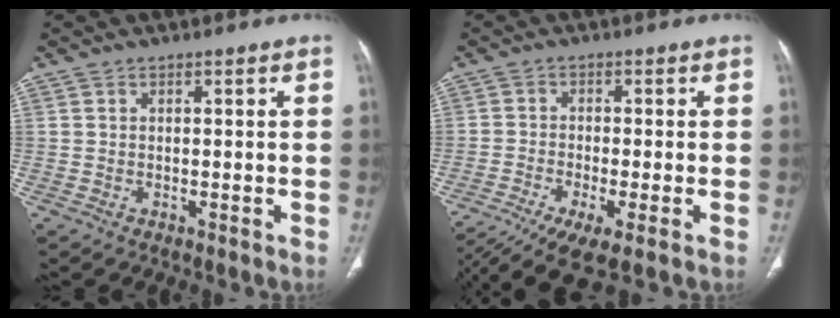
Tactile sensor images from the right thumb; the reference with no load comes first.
{"total": 11.7, "force": [-7.2, 2.4, 8.9], "torque": [-0.183, -0.001, -0.125]}